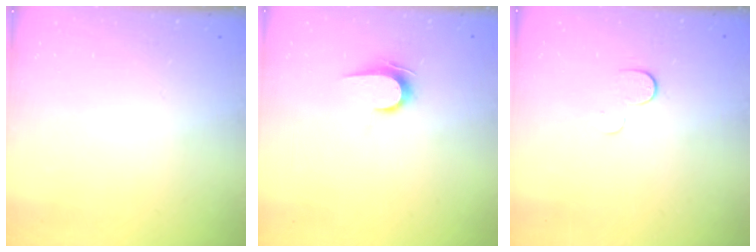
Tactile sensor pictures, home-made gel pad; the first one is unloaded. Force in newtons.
{"total": 7.0, "press": 7.0, "slide": 0.8}
{"total": 5.1, "press": 5.0, "slide": 0.5}